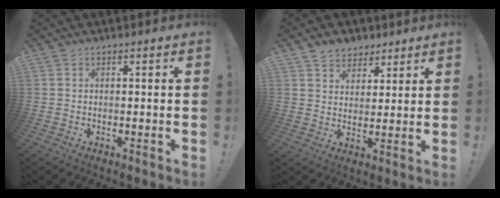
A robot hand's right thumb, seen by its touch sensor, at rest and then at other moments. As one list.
[{"total": 6.5, "force": [4.4, 4.7, 0.7], "torque": [-0.012, -0.028, 0.088]}]